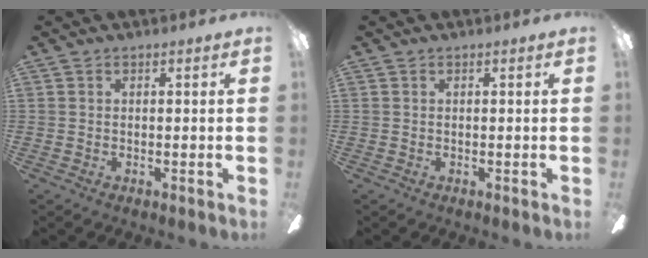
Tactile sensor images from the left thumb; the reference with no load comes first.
{"total": 0.0}